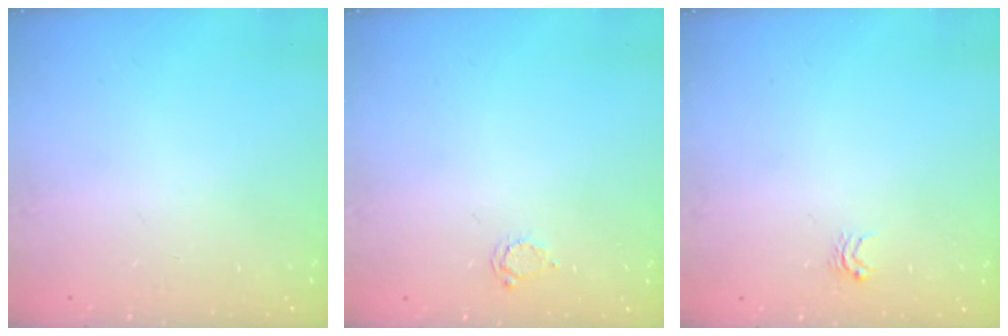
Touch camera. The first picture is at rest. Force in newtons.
{"total": 2.8, "press": 2.8, "slide": 0.3}
{"total": 3.0, "press": 3.0, "slide": 0.5}